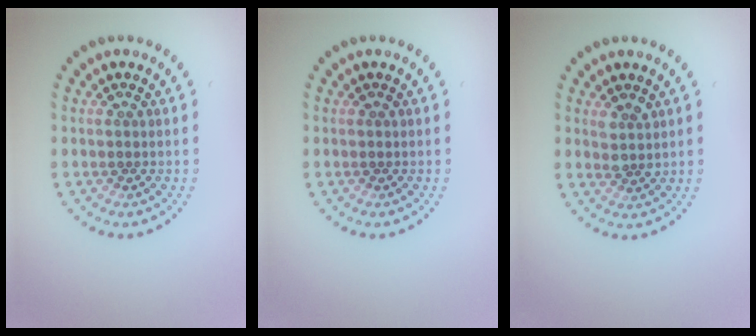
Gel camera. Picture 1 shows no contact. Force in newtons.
{"total": 0.0}
{"total": 1.5, "press": 1.4, "slide": 0.7}